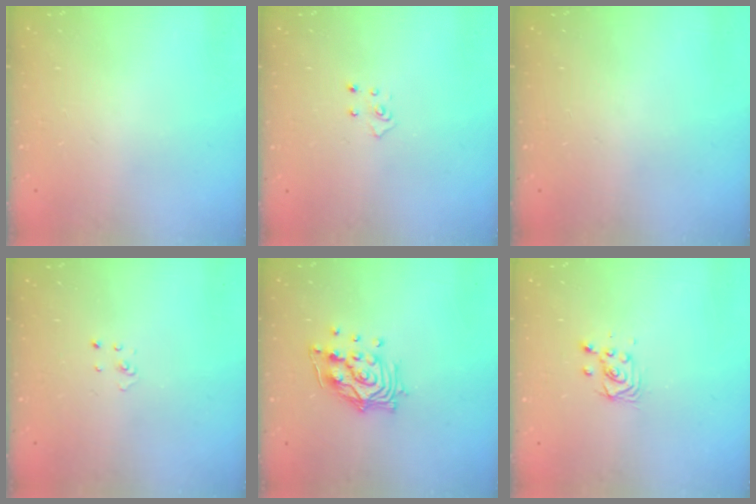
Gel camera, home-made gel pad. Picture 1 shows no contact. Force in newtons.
{"total": 3.9, "press": 3.9, "slide": 0.3}
{"total": 0.0}
{"total": 1.5, "press": 1.5, "slide": 0.1}
{"total": 11.8, "press": 11.7, "slide": 1.4}
{"total": 3.3, "press": 3.2, "slide": 0.6}